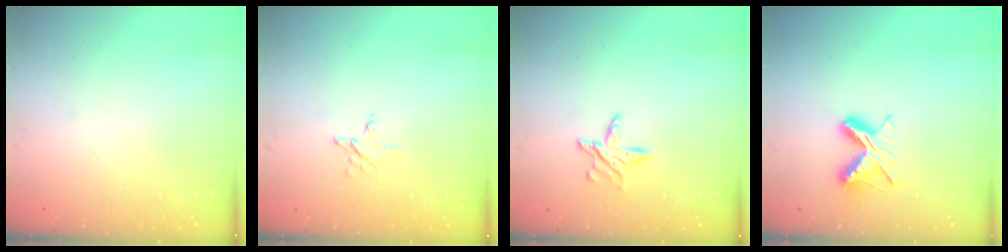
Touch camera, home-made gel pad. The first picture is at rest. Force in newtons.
{"total": 3.0, "press": 3.0, "slide": 0.3}
{"total": 6.5, "press": 6.5, "slide": 0.3}
{"total": 7.8, "press": 7.7, "slide": 0.9}